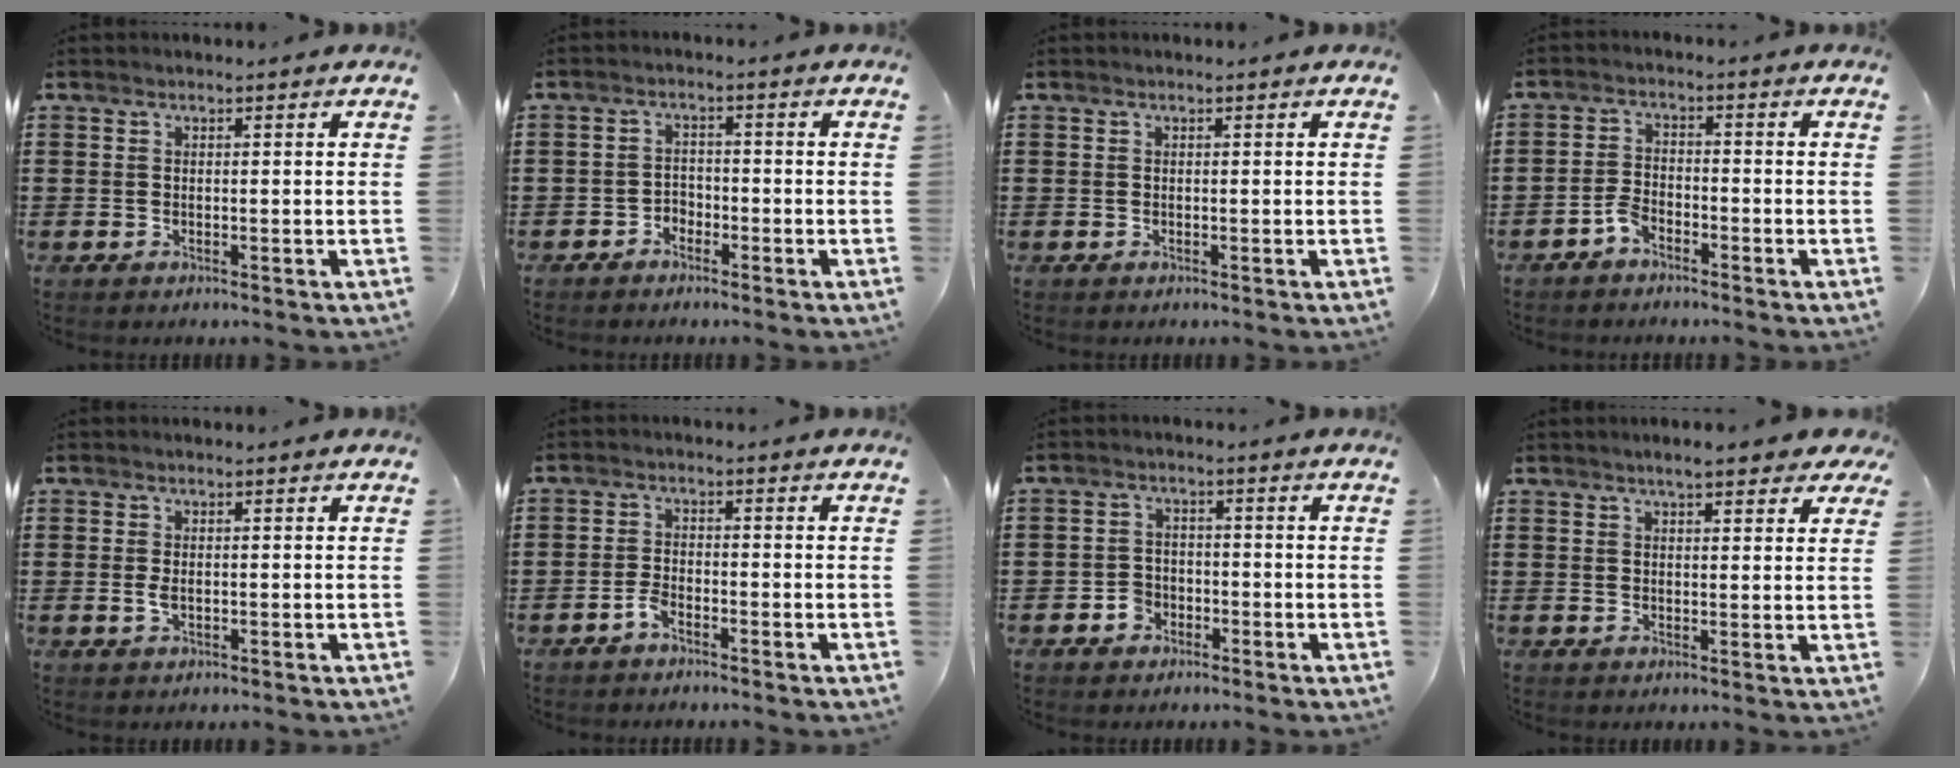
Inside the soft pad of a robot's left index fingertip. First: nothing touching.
{"total": 2.1, "force": [-1.9, 0.9, 0.0], "torque": [-0.010, 0.001, -0.044]}
{"total": 0.0}
{"total": 2.8, "force": [-2.2, 1.2, 1.2], "torque": [-0.034, 0.005, -0.046]}
{"total": 1.6, "force": [0.0, 0.6, 1.5], "torque": [-0.036, -0.002, -0.003]}
{"total": 2.3, "force": [-1.7, 0.7, 1.4], "torque": [-0.035, 0.002, -0.034]}
{"total": 2.7, "force": [-1.6, 2.1, 0.7], "torque": [-0.019, 0.004, -0.035]}
{"total": 4.5, "force": [3.6, 0.7, 2.6], "torque": [-0.051, -0.003, 0.062]}